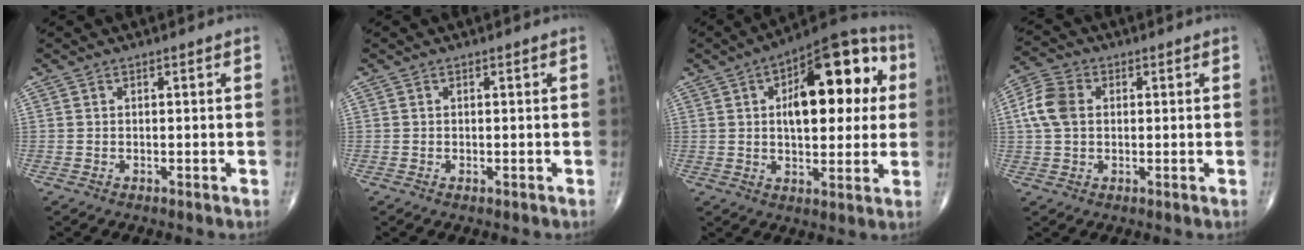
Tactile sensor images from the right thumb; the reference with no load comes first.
{"total": 0.0}
{"total": 20.4, "force": [4.3, 9.7, 17.4], "torque": [-0.206, 0.018, 0.055]}
{"total": 7.1, "force": [0.9, 5.1, 4.9], "torque": [-0.106, 0.015, 0.013]}